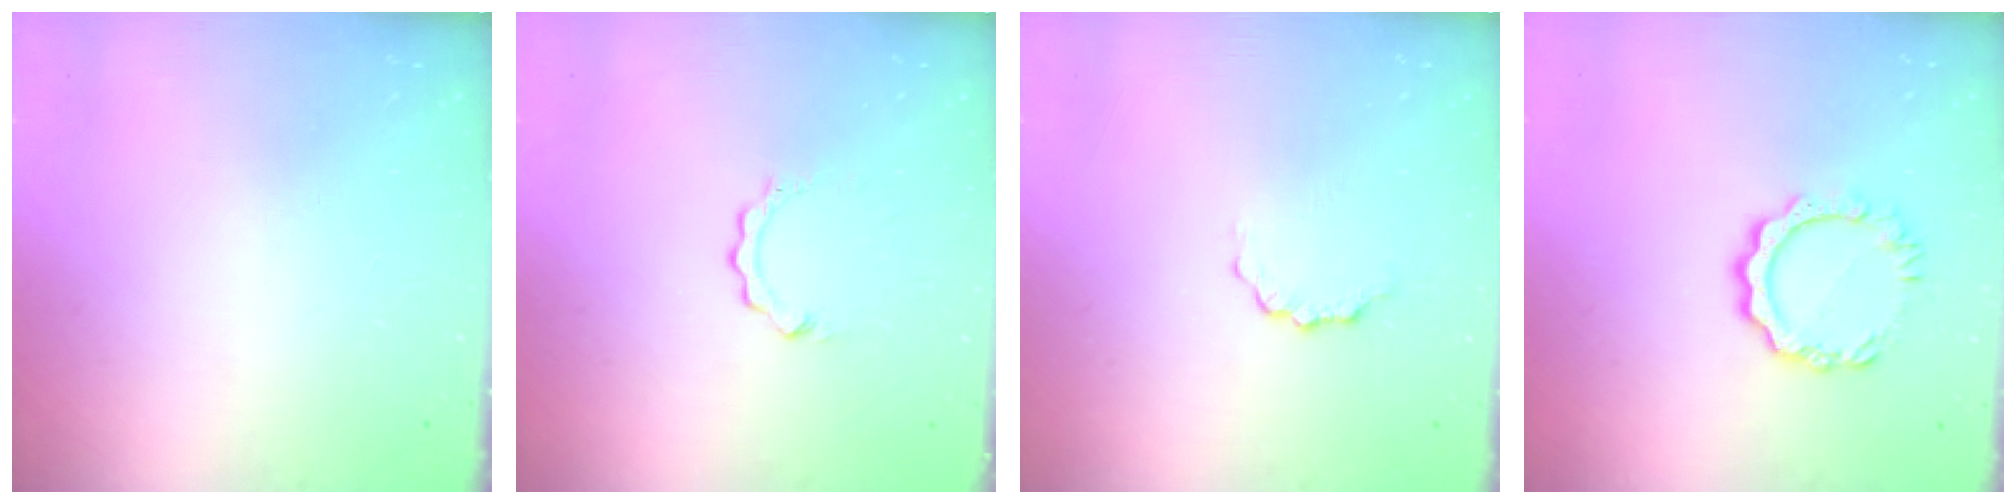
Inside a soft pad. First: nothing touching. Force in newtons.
{"total": 2.8, "press": 2.8, "slide": 0.2}
{"total": 3.2, "press": 3.2, "slide": 0.5}
{"total": 8.5, "press": 8.4, "slide": 0.8}